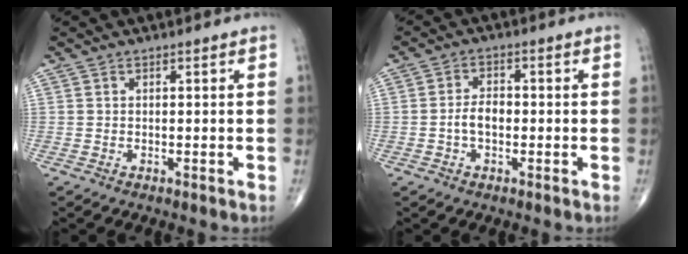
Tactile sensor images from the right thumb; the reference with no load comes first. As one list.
[{"total": 3.8, "force": [-0.8, 2.3, 2.9], "torque": [-0.051, 0.013, -0.019]}]